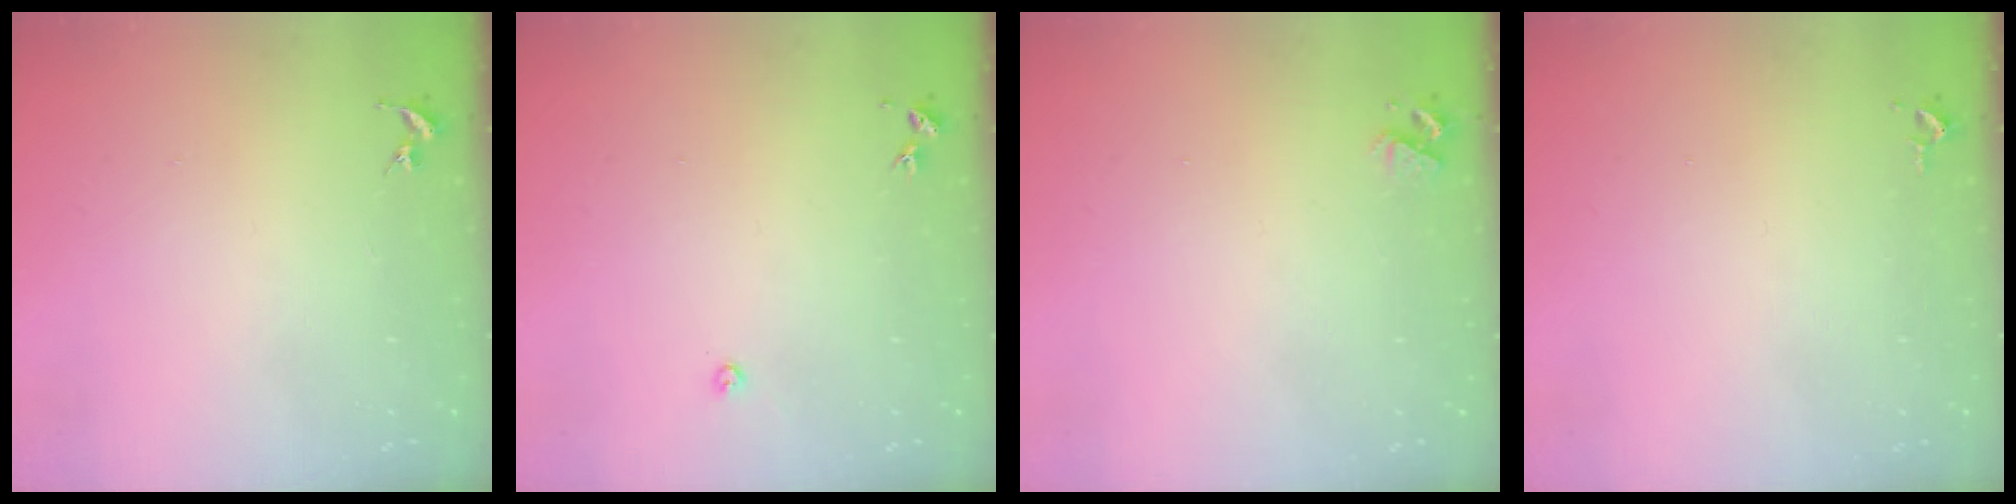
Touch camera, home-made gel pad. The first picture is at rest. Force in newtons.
{"total": 2.2, "press": 2.2, "slide": 0.3}
{"total": 3.3, "press": 3.3, "slide": 0.5}
{"total": 2.6, "press": 2.6, "slide": 0.4}